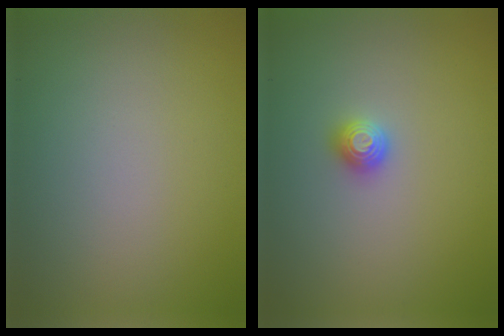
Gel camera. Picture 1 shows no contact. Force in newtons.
{"total": 1.2, "press": 1.1, "slide": 0.3}